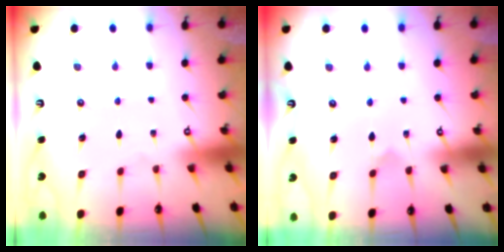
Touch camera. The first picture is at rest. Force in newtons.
{"total": 3.5, "press": 3.5, "slide": 0.1}